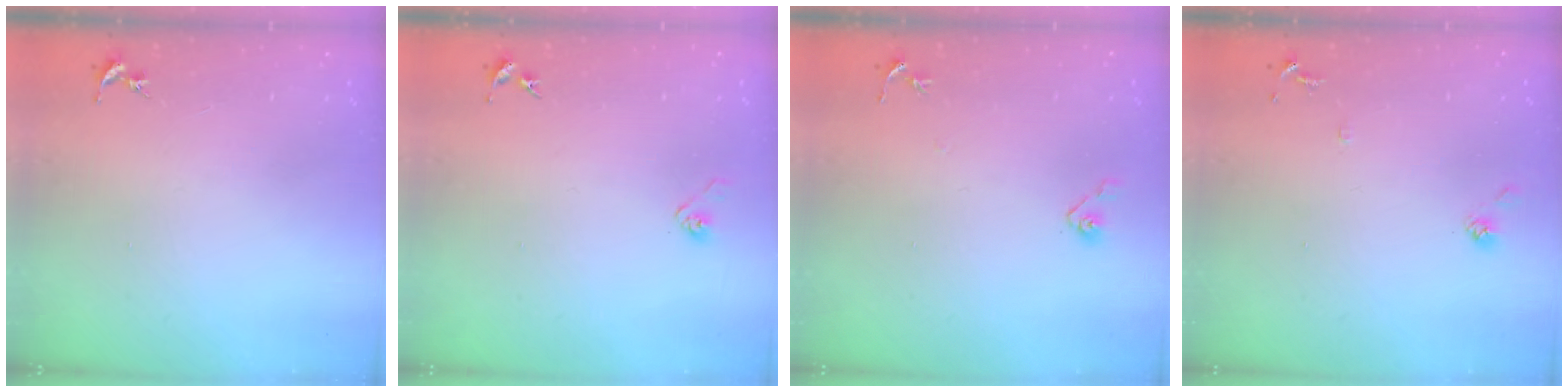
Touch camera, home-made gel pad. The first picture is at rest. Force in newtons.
{"total": 3.0, "press": 2.9, "slide": 0.9}
{"total": 4.5, "press": 4.4, "slide": 0.8}
{"total": 7.8, "press": 7.7, "slide": 0.6}